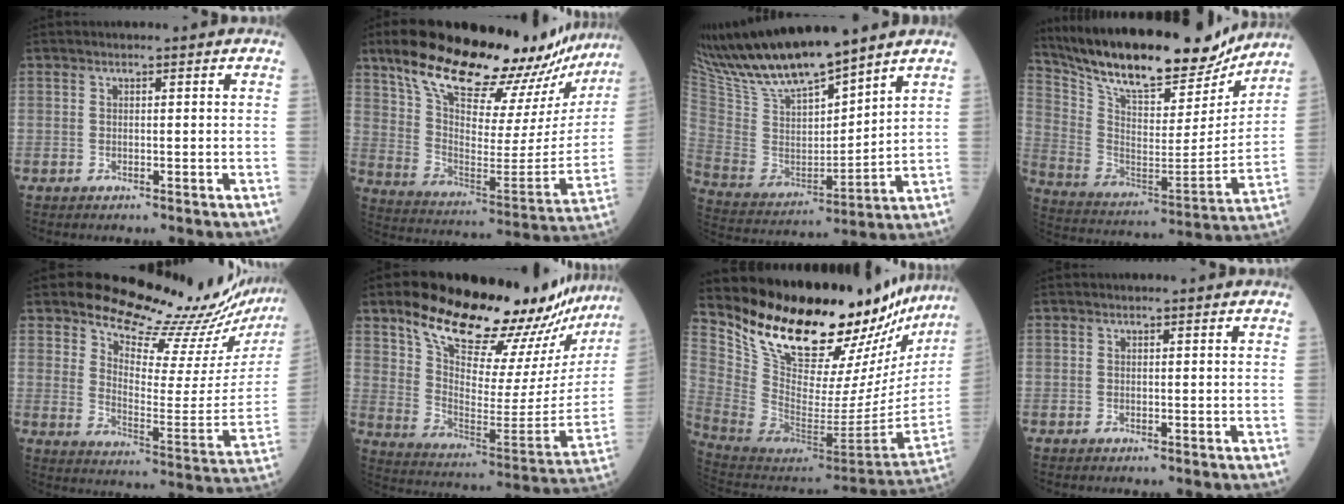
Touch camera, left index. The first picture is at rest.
{"total": 29.0, "force": [24.1, 6.3, 14.8], "torque": [-0.243, -0.041, 0.339]}
{"total": 17.1, "force": [15.1, 2.0, 7.9], "torque": [-0.165, -0.003, 0.294]}
{"total": 24.9, "force": [21.7, 5.7, 10.7], "torque": [-0.198, -0.014, 0.340]}
{"total": 18.3, "force": [17.4, 1.8, 5.4], "torque": [-0.088, -0.103, 0.222]}
{"total": 26.7, "force": [23.0, 4.2, 13.0], "torque": [-0.211, -0.071, 0.323]}
{"total": 29.6, "force": [26.1, 5.9, 12.7], "torque": [-0.208, -0.114, 0.374]}
{"total": 0.0}